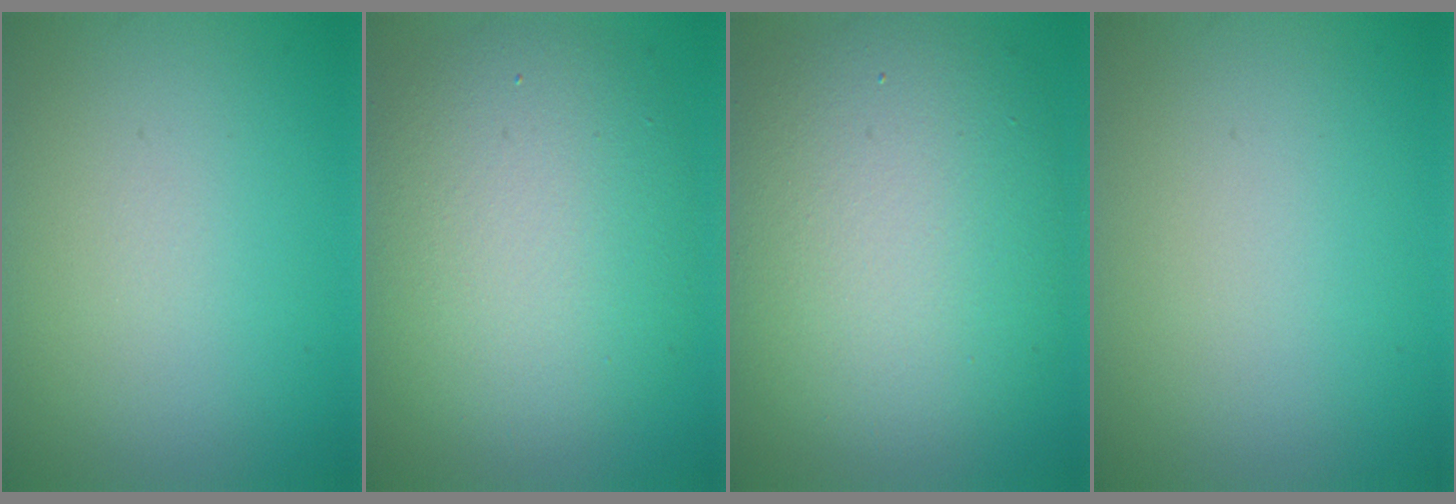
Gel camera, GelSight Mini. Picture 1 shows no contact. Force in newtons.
{"total": 9.6, "press": 9.5, "slide": 0.9}
{"total": 11.4, "press": 11.4, "slide": 0.7}
{"total": 0.0}